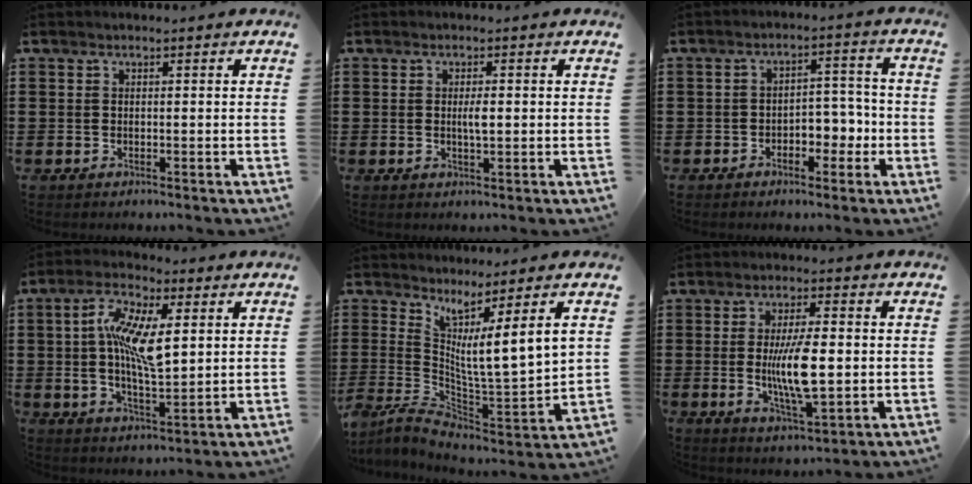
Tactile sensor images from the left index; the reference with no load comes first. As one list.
[{"total": 2.3, "force": [0.1, 0.7, 2.2], "torque": [-0.043, -0.001, 0.000]}, {"total": 4.8, "force": [-2.4, 3.0, 2.8], "torque": [-0.036, 0.006, -0.053]}, {"total": 10.8, "force": [2.5, 3.9, 9.7], "torque": [-0.186, 0.007, 0.041]}, {"total": 7.9, "force": [3.6, -0.1, 7.0], "torque": [-0.129, -0.040, 0.055]}, {"total": 9.3, "force": [-0.3, 3.1, 8.8], "torque": [-0.161, -0.009, -0.011]}]